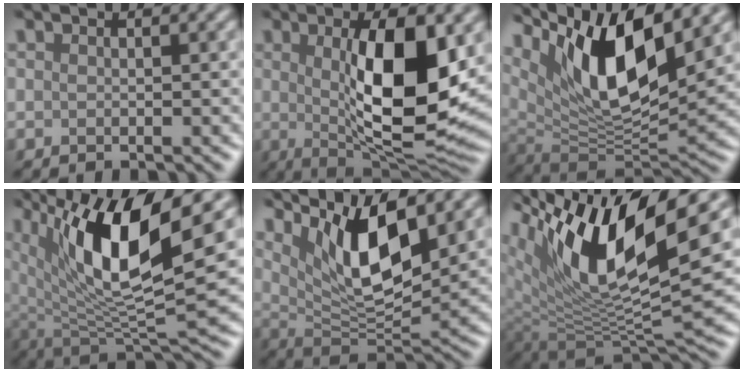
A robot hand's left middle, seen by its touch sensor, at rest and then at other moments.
{"total": 11.1, "force": [1.0, 3.5, 10.5], "torque": [-0.158, -0.011, 0.023]}
{"total": 12.1, "force": [5.9, 4.2, 9.7], "torque": [-0.167, -0.009, 0.114]}
{"total": 13.3, "force": [5.7, 4.1, 11.3], "torque": [-0.201, 0.001, 0.103]}
{"total": 8.9, "force": [4.3, 2.9, 7.3], "torque": [-0.128, -0.017, 0.082]}
{"total": 13.5, "force": [6.4, 4.5, 11.0], "torque": [-0.208, -0.005, 0.123]}